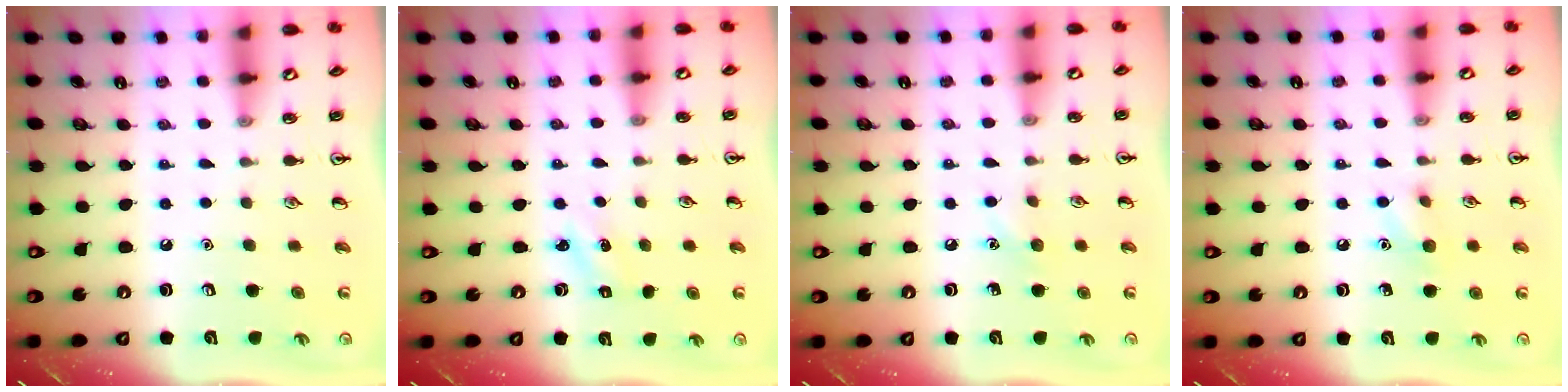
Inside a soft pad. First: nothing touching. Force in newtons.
{"total": 1.4, "press": 1.3, "slide": 0.6}
{"total": 5.7, "press": 5.4, "slide": 1.8}
{"total": 6.6, "press": 6.3, "slide": 2.0}